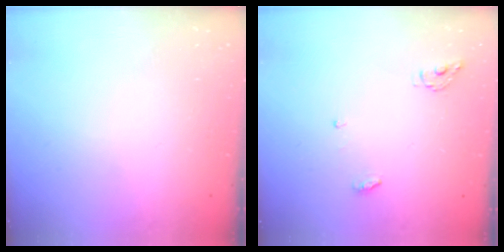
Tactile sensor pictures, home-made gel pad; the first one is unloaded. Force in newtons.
{"total": 4.4, "press": 4.4, "slide": 0.3}